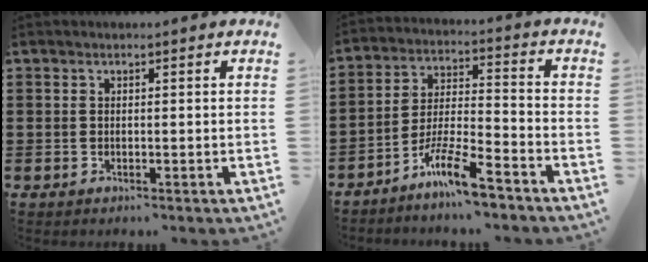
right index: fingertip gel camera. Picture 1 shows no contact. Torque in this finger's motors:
{"motor_torque": [0.48, 0.44, 0.38, 0.02]}